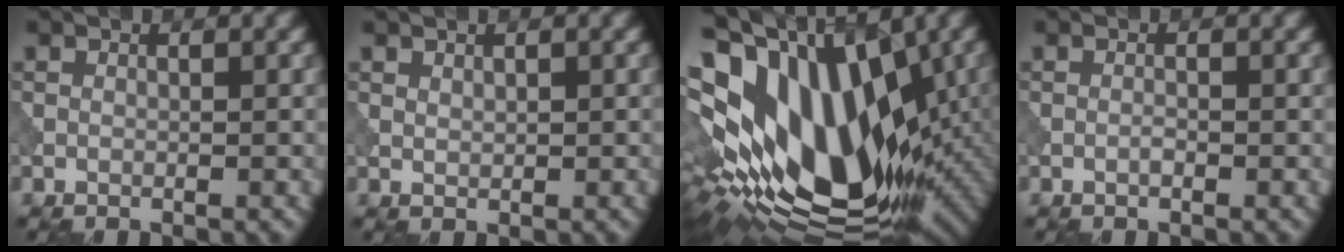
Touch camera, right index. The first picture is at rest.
{"total": 0.7, "force": [0.5, 0.4, 0.3], "torque": [-0.008, -0.001, 0.012]}
{"total": 20.1, "force": [2.6, 11.0, 16.6], "torque": [-0.264, -0.038, 0.079]}
{"total": 0.6, "force": [-0.3, 0.2, 0.5], "torque": [-0.011, 0.001, -0.007]}